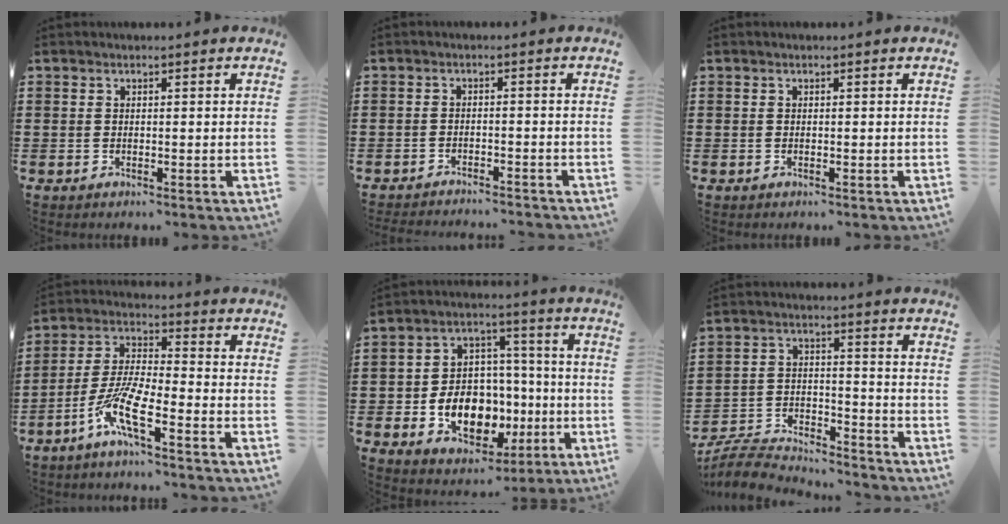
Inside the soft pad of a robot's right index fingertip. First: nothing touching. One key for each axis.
{"total": 2.2, "fx": -2.2, "fy": -0.2, "fz": -0.1, "tx": -0.001, "ty": 0.001, "tz": -0.047}
{"total": 0.0}
{"total": 8.6, "fx": -4.9, "fy": 1.6, "fz": 6.9, "tx": -0.161, "ty": -0.008, "tz": -0.097}
{"total": 10.7, "fx": -2.7, "fy": 8.1, "fz": 6.5, "tx": -0.125, "ty": 0.008, "tz": -0.045}
{"total": 6.4, "fx": -6.3, "fy": 0.9, "fz": 0.9, "tx": -0.030, "ty": 0.006, "tz": -0.128}